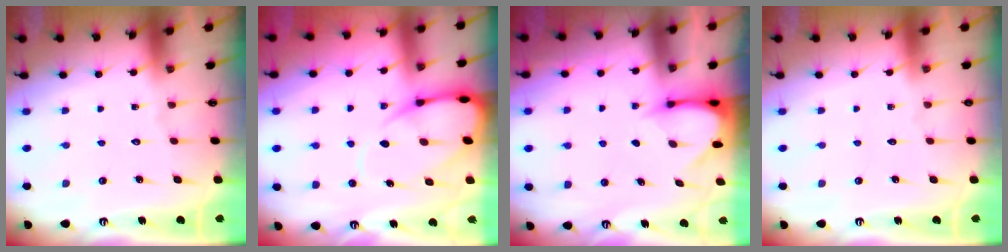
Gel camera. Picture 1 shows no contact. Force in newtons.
{"total": 9.8, "press": 9.8, "slide": 0.9}
{"total": 3.6, "press": 3.6, "slide": 0.3}
{"total": 0.0}